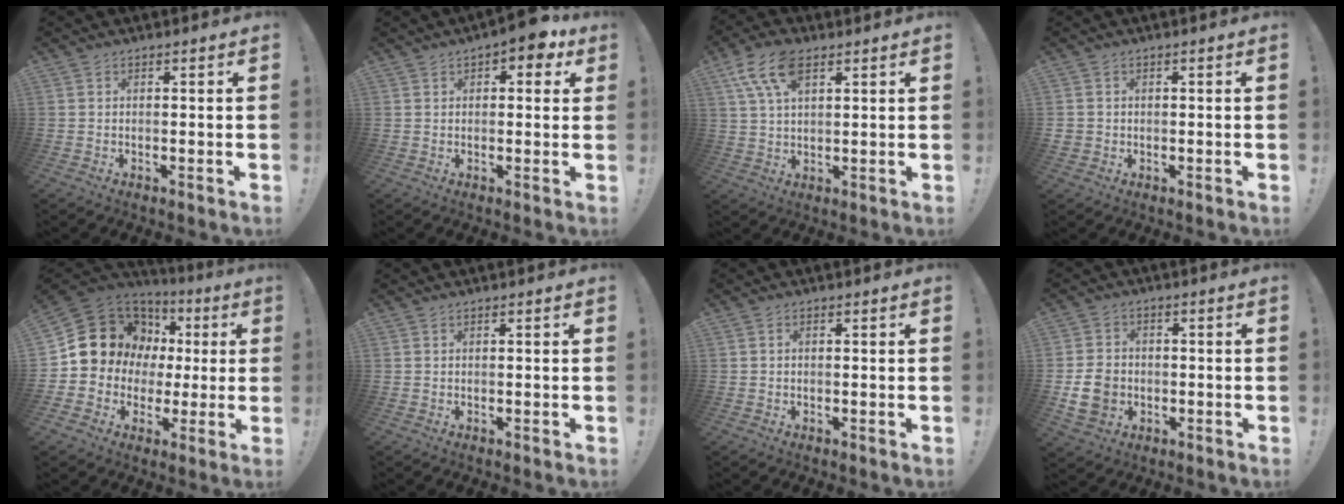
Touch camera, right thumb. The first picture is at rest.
{"total": 5.2, "force": [2.7, 2.6, 3.6], "torque": [-0.041, -0.006, 0.044]}
{"total": 11.0, "force": [5.2, 5.6, 8.0], "torque": [-0.155, -0.002, 0.099]}
{"total": 1.9, "force": [0.0, 1.7, 0.8], "torque": [-0.015, 0.003, 0.002]}
{"total": 13.1, "force": [4.6, 11.6, 4.1], "torque": [-0.061, -0.032, 0.115]}
{"total": 0.0}
{"total": 0.7, "force": [0.0, 0.5, 0.5], "torque": [-0.015, 0.006, 0.000]}
{"total": 9.7, "force": [-2.0, 7.8, 5.4], "torque": [-0.090, 0.010, -0.035]}